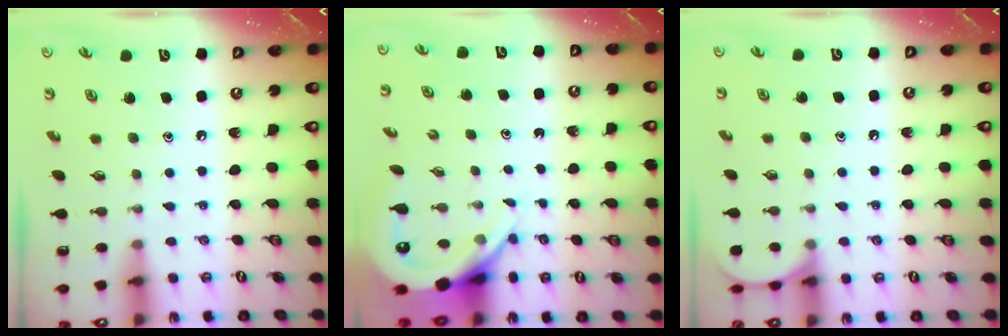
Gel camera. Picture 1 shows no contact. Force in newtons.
{"total": 6.4, "press": 6.3, "slide": 0.8}
{"total": 3.9, "press": 3.8, "slide": 0.5}